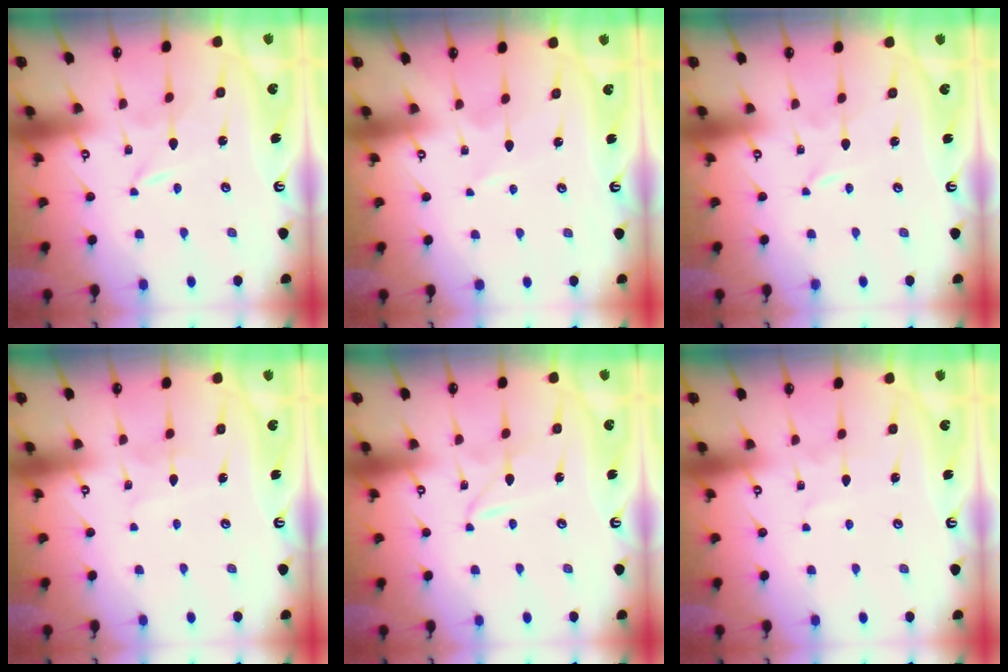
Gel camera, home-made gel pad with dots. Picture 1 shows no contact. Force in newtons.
{"total": 2.1, "press": 2.1, "slide": 0.2}
{"total": 0.0}
{"total": 2.4, "press": 2.4, "slide": 0.3}
{"total": 2.2, "press": 2.2, "slide": 0.2}
{"total": 2.7, "press": 2.7, "slide": 0.3}